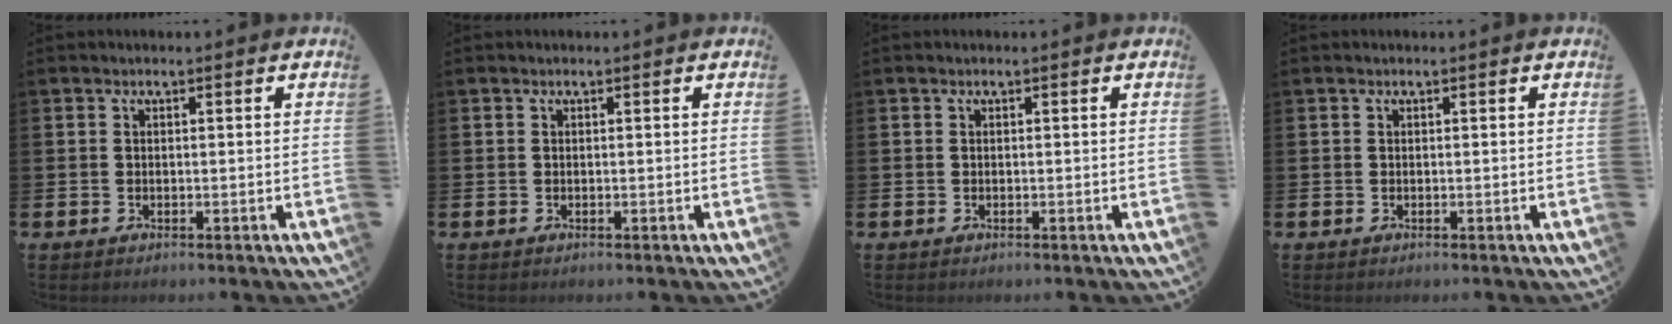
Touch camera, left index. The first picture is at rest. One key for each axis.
{"total": 0.0}
{"total": 0.0}
{"total": 0.0}